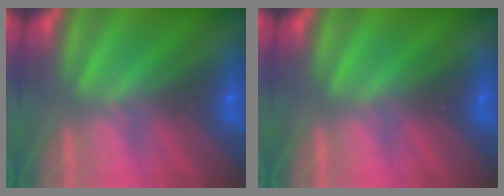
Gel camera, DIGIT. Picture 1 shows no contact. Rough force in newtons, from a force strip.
{"total": 0.0}